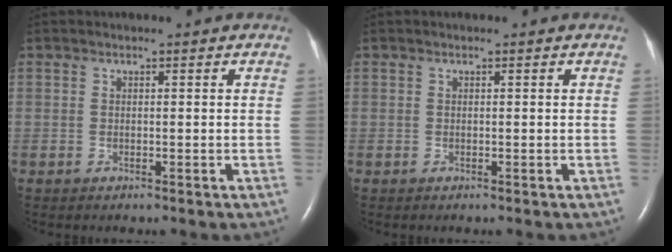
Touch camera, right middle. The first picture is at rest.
{"total": 0.0}